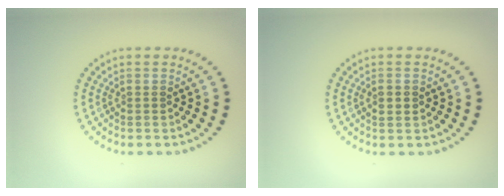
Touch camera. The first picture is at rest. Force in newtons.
{"total": 0.9, "press": 0.9, "slide": 0.0}